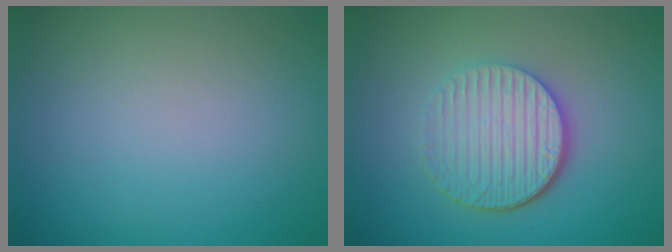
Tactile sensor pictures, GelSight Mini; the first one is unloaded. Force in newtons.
{"total": 5.3, "press": 3.8, "slide": 3.6}